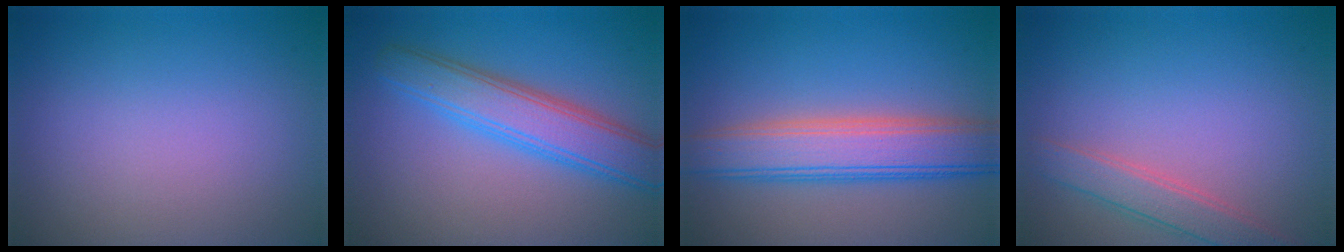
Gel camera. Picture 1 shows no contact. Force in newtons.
{"total": 5.2, "press": 5.2, "slide": 0.1}
{"total": 6.5, "press": 6.5, "slide": 0.4}
{"total": 2.7, "press": 2.7, "slide": 0.1}